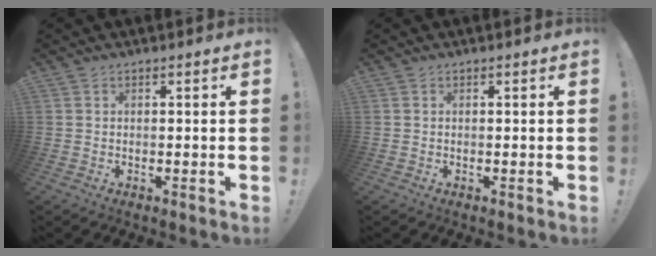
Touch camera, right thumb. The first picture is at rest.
{"total": 0.0}